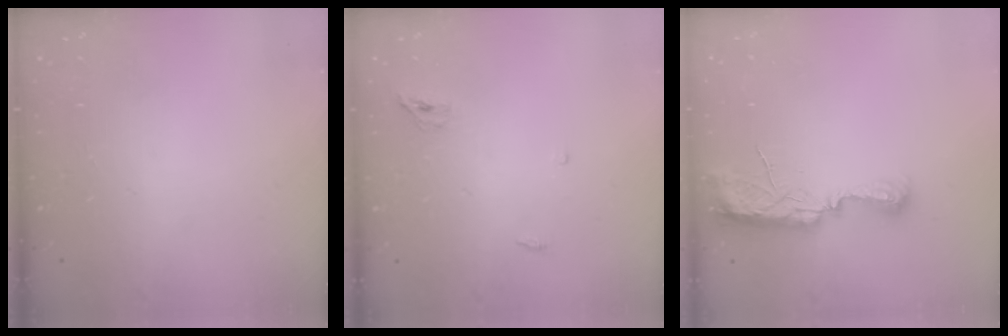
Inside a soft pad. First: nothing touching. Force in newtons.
{"total": 3.4, "press": 3.4, "slide": 0.7}
{"total": 10.6, "press": 9.2, "slide": 5.3}